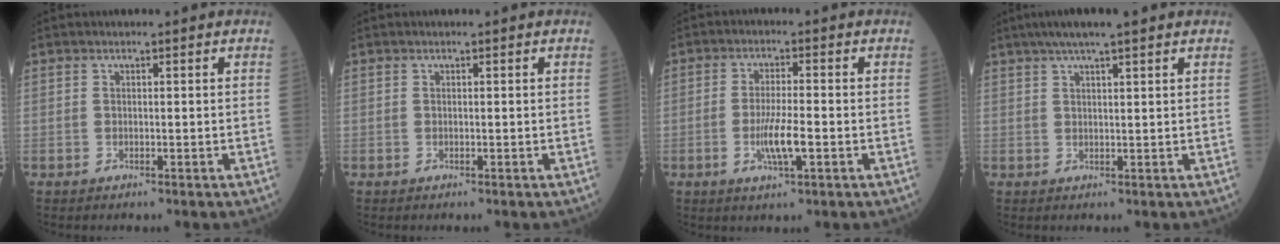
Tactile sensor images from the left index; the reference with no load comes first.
{"total": 0.0}
{"total": 5.3, "force": [-1.6, 0.8, 4.9], "torque": [-0.102, -0.010, -0.028]}
{"total": 7.6, "force": [5.7, 0.7, 5.0], "torque": [-0.079, 0.034, 0.090]}